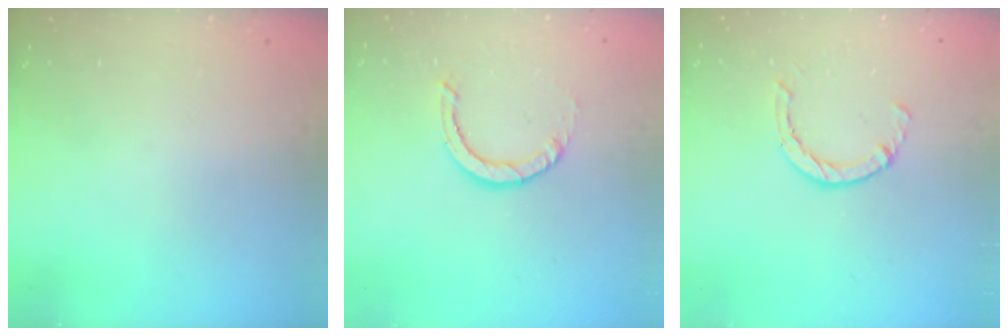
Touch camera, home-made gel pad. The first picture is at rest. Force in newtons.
{"total": 3.9, "press": 3.8, "slide": 0.4}
{"total": 2.9, "press": 2.8, "slide": 0.4}